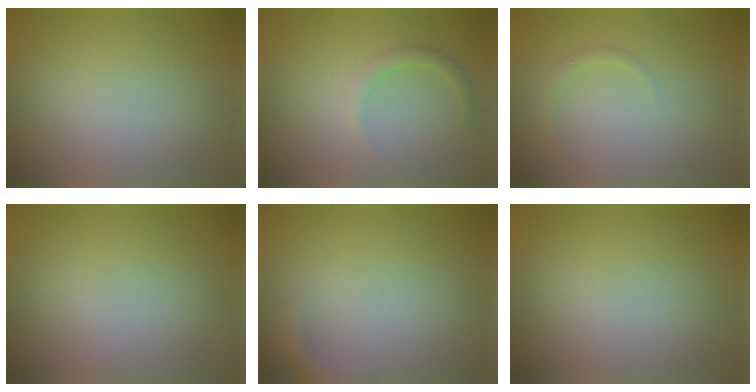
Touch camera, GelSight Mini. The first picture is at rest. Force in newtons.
{"total": 1.4, "press": 1.4, "slide": 0.2}
{"total": 1.0, "press": 1.0, "slide": 0.1}
{"total": 0.0}
{"total": 1.6, "press": 1.6, "slide": 0.3}
{"total": 0.0}